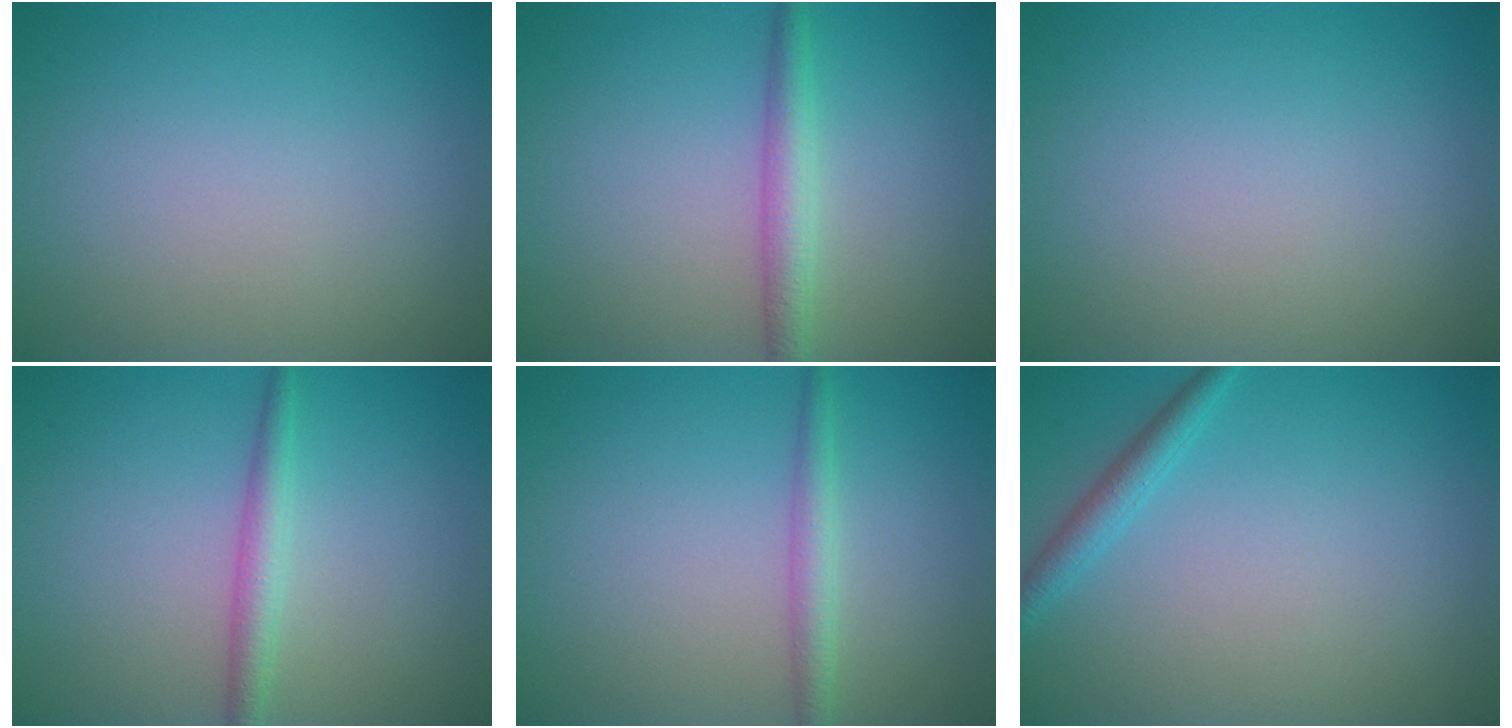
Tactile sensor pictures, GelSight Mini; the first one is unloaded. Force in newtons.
{"total": 2.6, "press": 2.6, "slide": 0.1}
{"total": 0.0}
{"total": 2.2, "press": 2.2, "slide": 0.1}
{"total": 1.9, "press": 1.9, "slide": 0.0}
{"total": 1.8, "press": 1.8, "slide": 0.1}